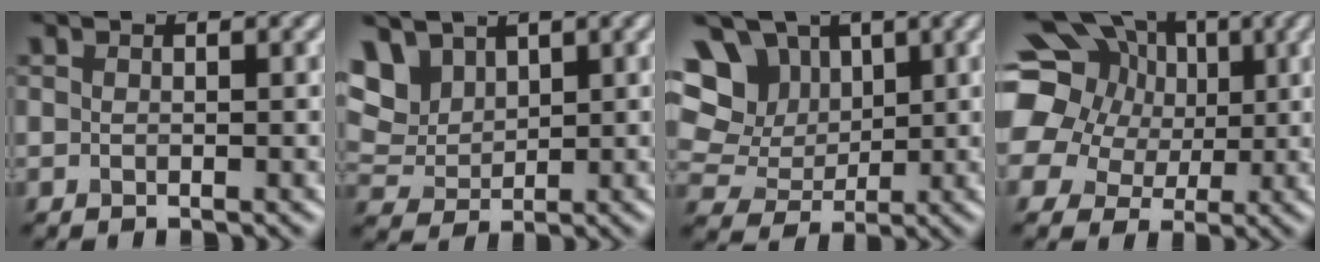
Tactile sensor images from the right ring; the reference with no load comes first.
{"total": 6.7, "force": [3.7, 4.5, 3.3], "torque": [-0.101, 0.009, 0.077]}
{"total": 13.6, "force": [5.6, 10.2, 7.0], "torque": [-0.153, 0.036, 0.091]}
{"total": 22.1, "force": [6.3, 18.6, 10.0], "torque": [-0.230, 0.046, 0.066]}